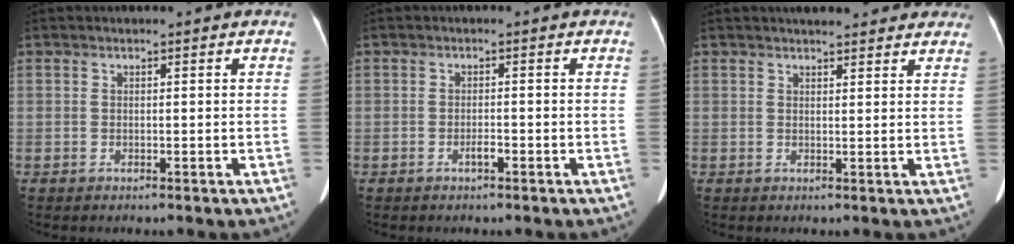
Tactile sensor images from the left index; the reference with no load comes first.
{"total": 1.3, "force": [-1.0, 0.2, 0.8], "torque": [-0.017, -0.002, -0.015]}
{"total": 10.4, "force": [9.2, 2.7, 4.2], "torque": [-0.031, 0.016, 0.096]}